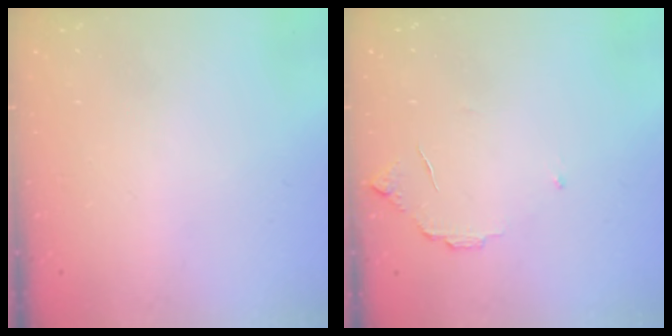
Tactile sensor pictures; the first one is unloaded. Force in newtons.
{"total": 4.9, "press": 4.9, "slide": 0.4}